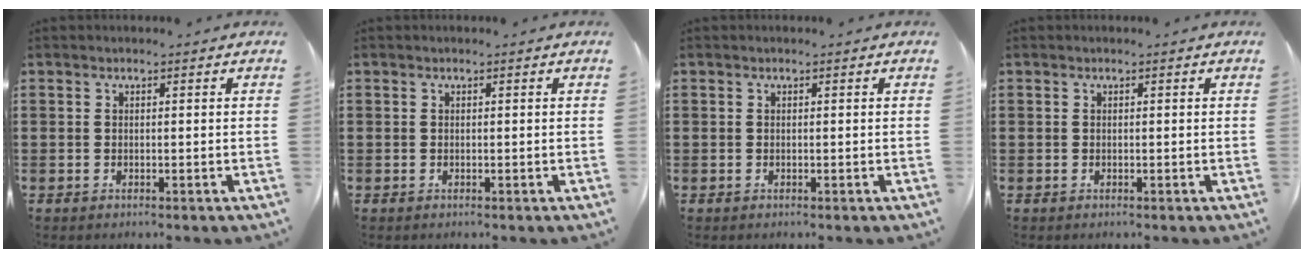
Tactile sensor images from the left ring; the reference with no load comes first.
{"total": 0.0}
{"total": 0.0}
{"total": 0.0}